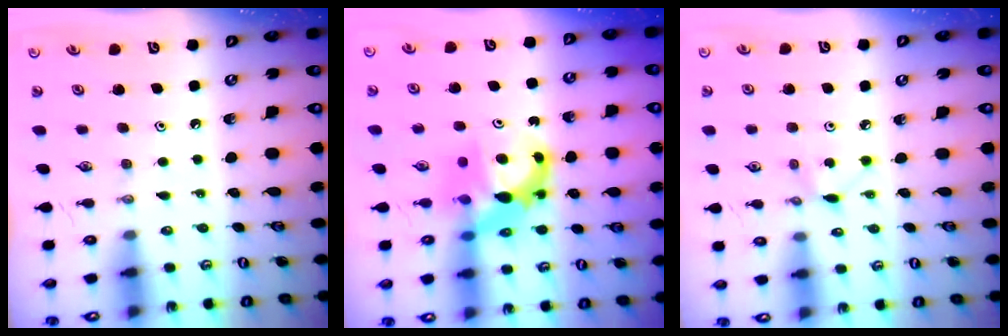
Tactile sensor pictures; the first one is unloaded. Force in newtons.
{"total": 8.2, "press": 8.2, "slide": 0.5}
{"total": 3.9, "press": 3.9, "slide": 0.5}